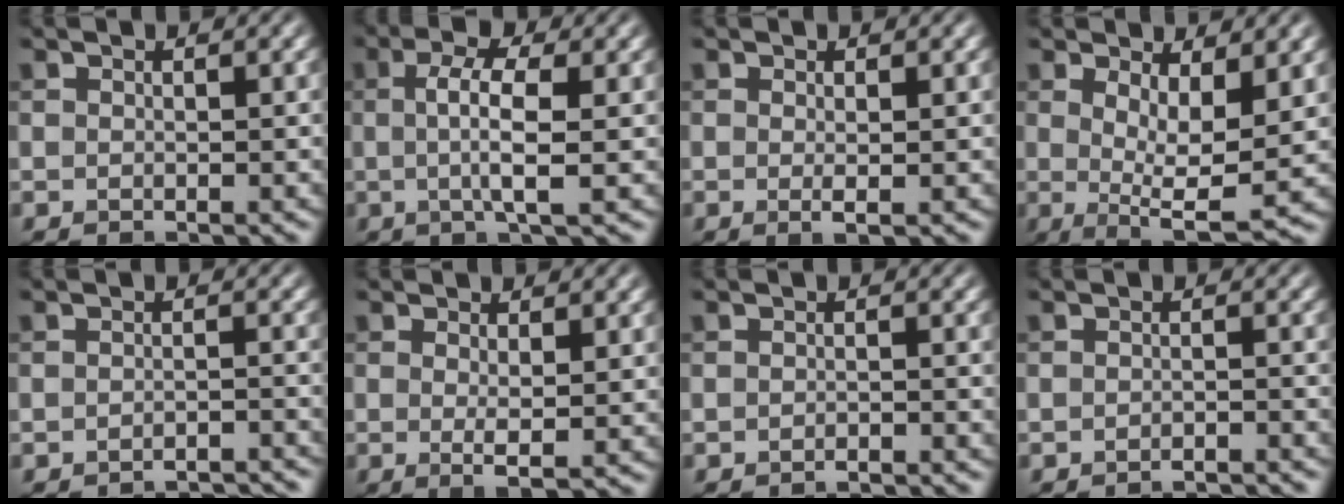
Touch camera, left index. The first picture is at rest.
{"total": 4.4, "force": [0.0, 1.0, 4.3], "torque": [-0.079, 0.001, -0.001]}
{"total": 1.2, "force": [0.0, 0.1, 1.2], "torque": [-0.020, -0.003, -0.001]}
{"total": 6.2, "force": [1.0, 1.9, 5.8], "torque": [-0.096, -0.016, 0.022]}
{"total": 3.2, "force": [-3.1, 0.3, 0.7], "torque": [-0.001, 0.004, -0.040]}
{"total": 1.9, "force": [0.2, 0.2, 1.9], "torque": [-0.033, -0.009, 0.004]}
{"total": 1.3, "force": [-1.2, 0.1, 0.4], "torque": [-0.001, 0.002, -0.021]}
{"total": 2.3, "force": [-2.2, 0.2, 0.6], "torque": [0.003, 0.006, -0.031]}